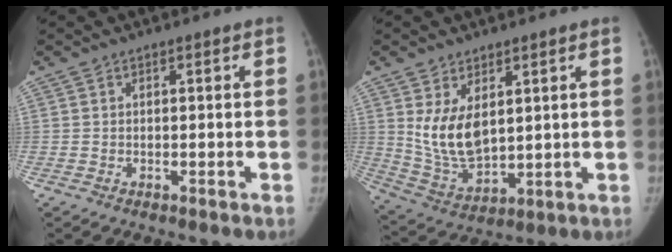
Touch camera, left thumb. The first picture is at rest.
{"total": 10.4, "force": [3.0, 5.9, 8.0], "torque": [-0.133, -0.027, 0.077]}